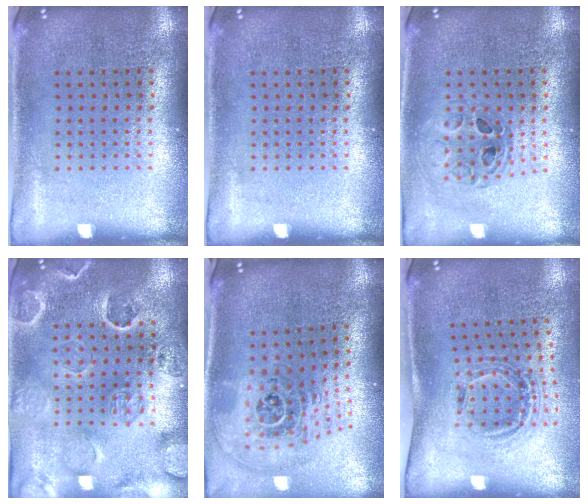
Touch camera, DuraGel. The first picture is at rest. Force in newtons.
{"total": 0.0}
{"total": 0.7, "press": 0.7, "slide": 0.1}
{"total": 2.7, "press": 2.7, "slide": 0.5}
{"total": 2.0, "press": 1.5, "slide": 1.3}
{"total": 1.1, "press": 1.0, "slide": 0.4}